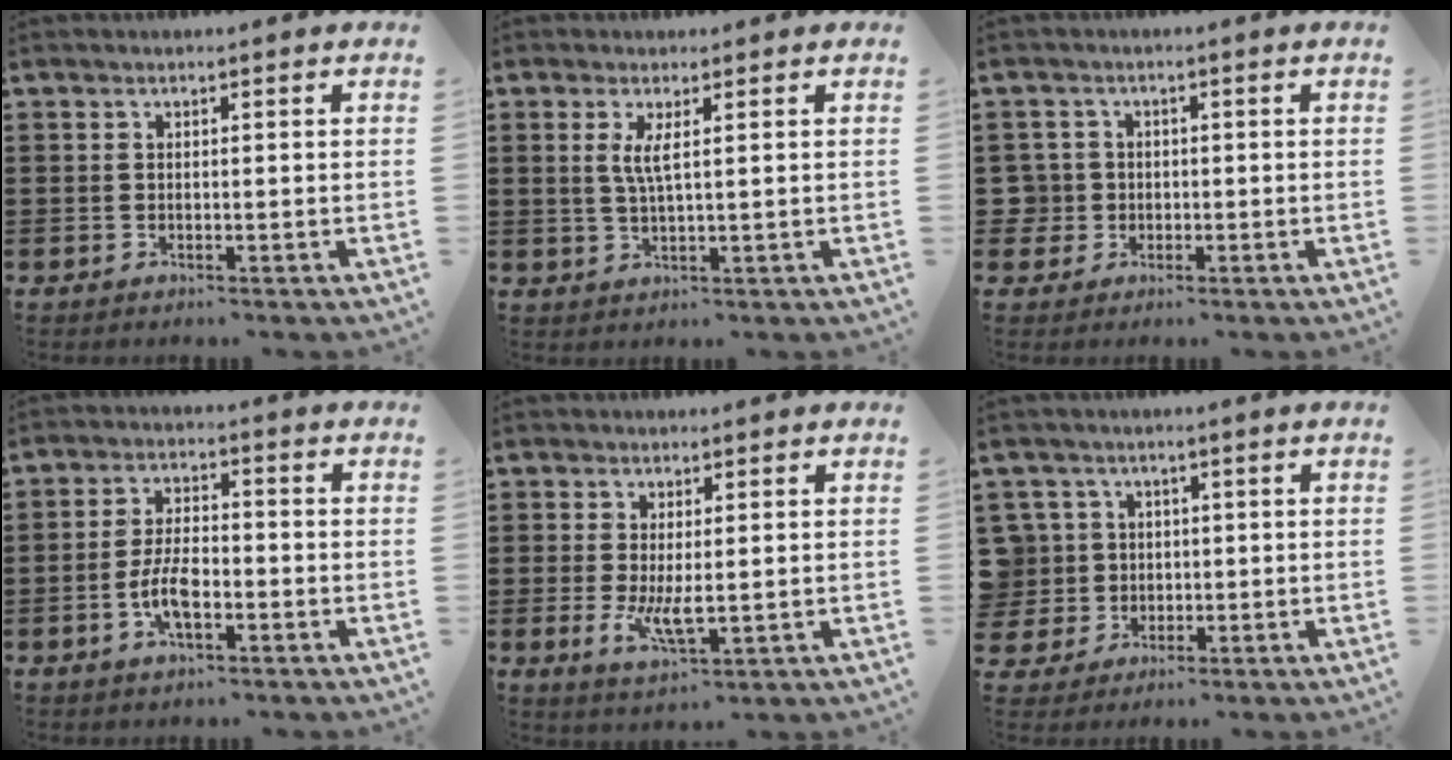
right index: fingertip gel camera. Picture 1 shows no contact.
{"total": 3.1, "force": [0.9, 0.2, 2.9], "torque": [-0.062, -0.002, 0.013]}
{"total": 3.1, "force": [-0.5, 3.0, 0.5], "torque": [-0.038, 0.001, -0.017]}
{"total": 6.2, "force": [-2.1, 2.7, 5.1], "torque": [-0.114, 0.001, -0.044]}
{"total": 4.8, "force": [-0.2, 1.8, 4.5], "torque": [-0.091, -0.009, -0.007]}
{"total": 5.2, "force": [0.9, 5.1, 0.4], "torque": [-0.042, 0.012, 0.016]}